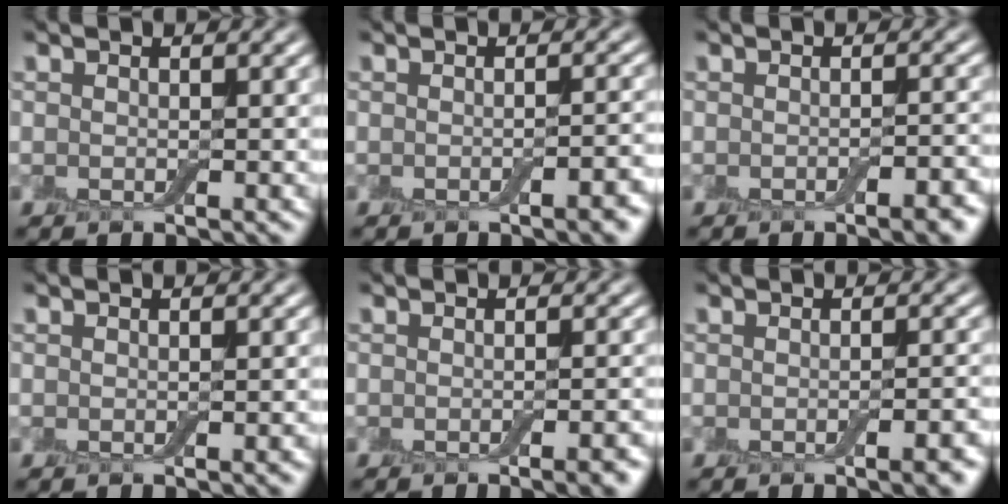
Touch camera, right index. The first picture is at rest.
{"total": 2.2, "force": [-1.0, 0.6, 1.9], "torque": [-0.021, 0.004, -0.014]}
{"total": 2.6, "force": [-1.3, 0.7, 2.1], "torque": [-0.024, 0.001, -0.019]}
{"total": 0.6, "force": [-0.3, 0.1, 0.5], "torque": [-0.006, 0.002, -0.002]}
{"total": 2.6, "force": [-1.3, 0.7, 2.1], "torque": [-0.020, 0.003, -0.019]}
{"total": 2.6, "force": [-1.1, 0.7, 2.2], "torque": [-0.024, 0.002, -0.016]}